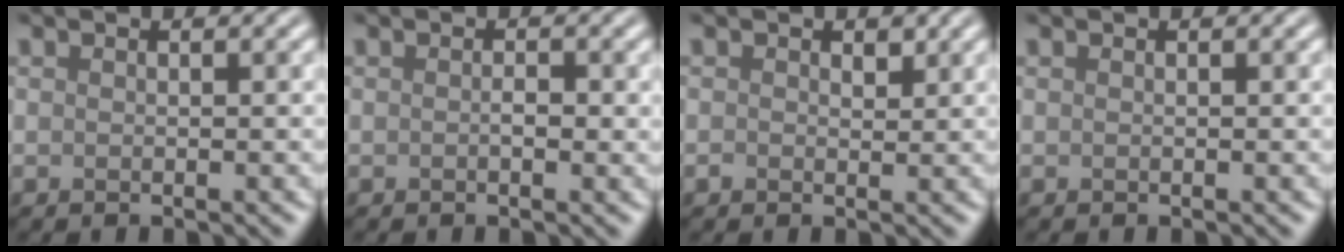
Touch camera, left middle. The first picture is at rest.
{"total": 0.8, "force": [-0.4, 0.2, 0.6], "torque": [-0.013, -0.001, -0.002]}
{"total": 0.6, "force": [0.1, 0.5, 0.2], "torque": [-0.007, 0.001, 0.008]}
{"total": 0.0}